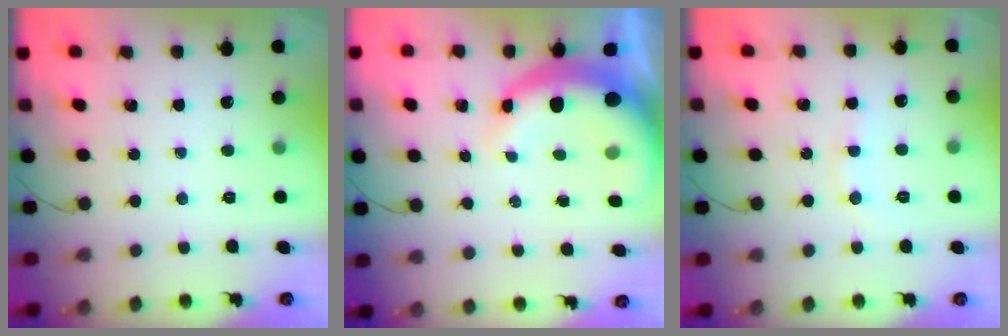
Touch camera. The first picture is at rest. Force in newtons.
{"total": 9.0, "press": 8.8, "slide": 1.9}
{"total": 7.6, "press": 7.4, "slide": 1.7}